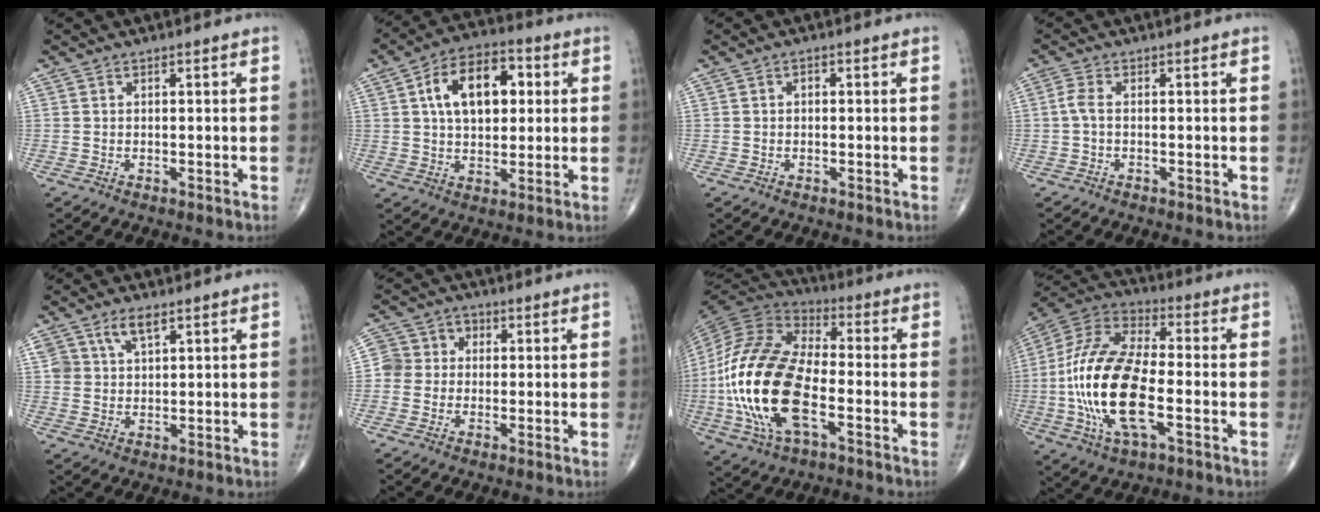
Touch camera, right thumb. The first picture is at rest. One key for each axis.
{"total": 14.3, "fx": 3.3, "fy": 8.4, "fz": 11.1, "tx": -0.161, "ty": 0.012, "tz": 0.049}
{"total": 1.1, "fx": 0.2, "fy": 0.7, "fz": 0.8, "tx": -0.008, "ty": 0.004, "tz": 0.000}
{"total": 2.1, "fx": -0.3, "fy": 0.8, "fz": 1.9, "tx": -0.049, "ty": 0.001, "tz": -0.011}
{"total": 5.0, "fx": 2.8, "fy": 2.6, "fz": 3.2, "tx": -0.049, "ty": -0.010, "tz": 0.056}
{"total": 5.5, "fx": 0.0, "fy": 5.3, "fz": 1.6, "tx": -0.002, "ty": 0.020, "tz": -0.009}
{"total": 23.3, "fx": -5.2, "fy": 11.3, "fz": 19.7, "tx": -0.423, "ty": 0.013, "tz": -0.095}
{"total": 21.5, "fx": -4.1, "fy": 9.2, "fz": 19.0, "tx": -0.407, "ty": 0.017, "tz": -0.074}